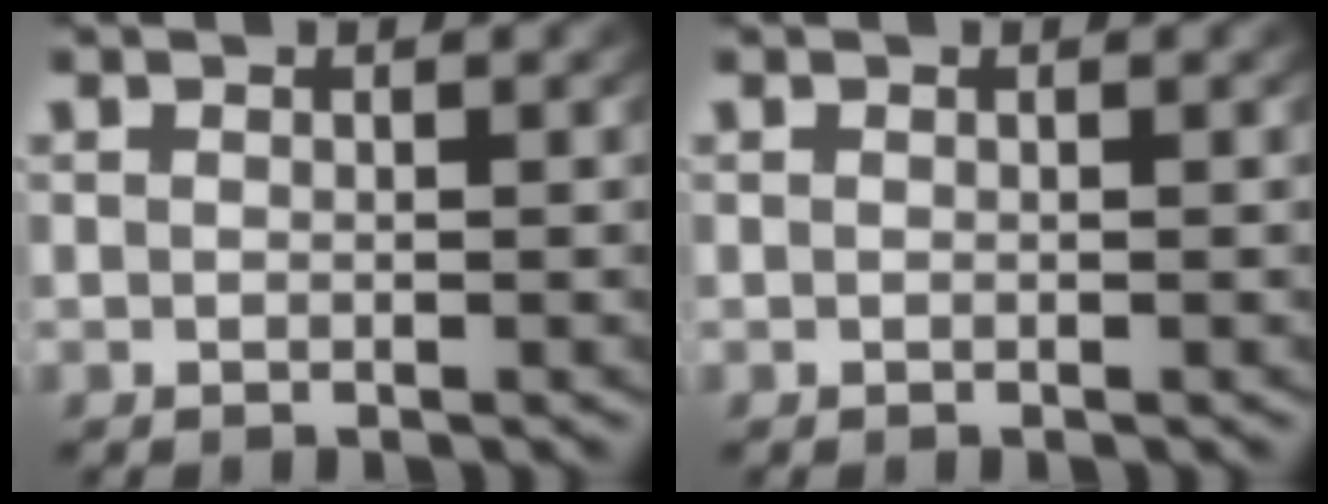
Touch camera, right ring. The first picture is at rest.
{"total": 0.0}